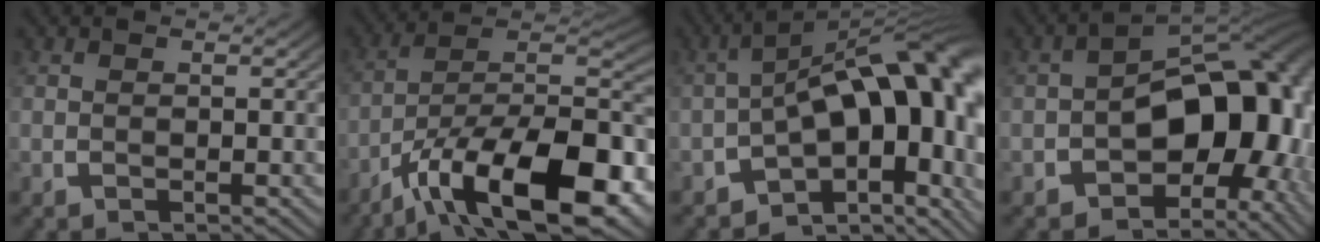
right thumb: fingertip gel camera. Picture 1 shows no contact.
{"total": 17.8, "force": [-4.0, 10.6, 13.7], "torque": [-0.231, -0.054, -0.045]}
{"total": 16.9, "force": [-1.7, 10.1, 13.5], "torque": [-0.208, -0.034, -0.020]}
{"total": 15.9, "force": [-2.1, 10.3, 11.9], "torque": [-0.189, -0.046, -0.015]}